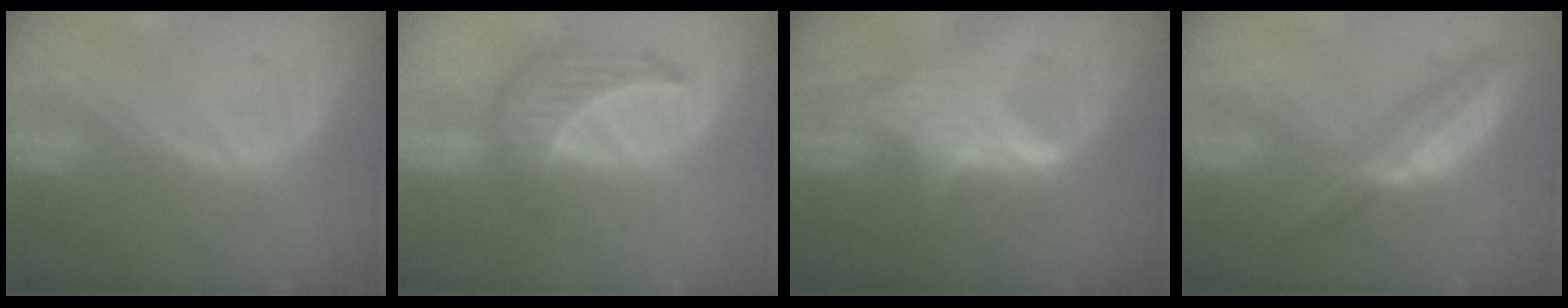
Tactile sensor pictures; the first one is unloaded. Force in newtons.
{"total": 6.4, "press": 6.2, "slide": 1.4}
{"total": 5.1, "press": 5.1, "slide": 0.5}
{"total": 6.8, "press": 5.8, "slide": 3.6}